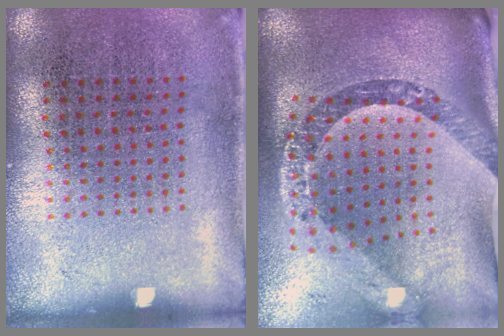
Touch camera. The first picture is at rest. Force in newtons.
{"total": 3.7, "press": 2.6, "slide": 2.6}